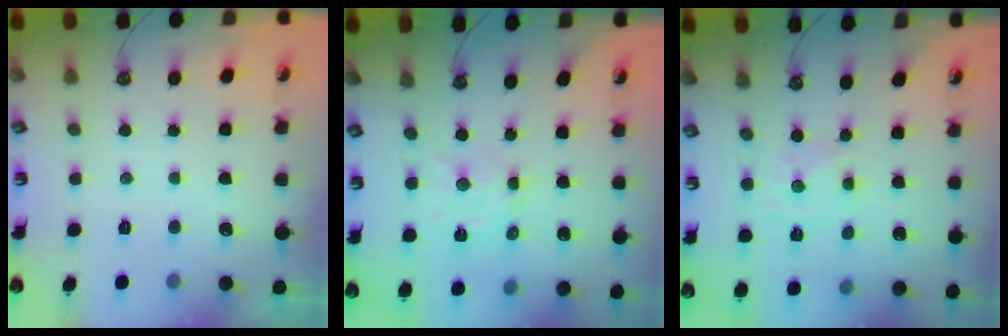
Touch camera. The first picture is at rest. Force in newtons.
{"total": 8.2, "press": 8.2, "slide": 0.5}
{"total": 2.0, "press": 2.0, "slide": 0.3}